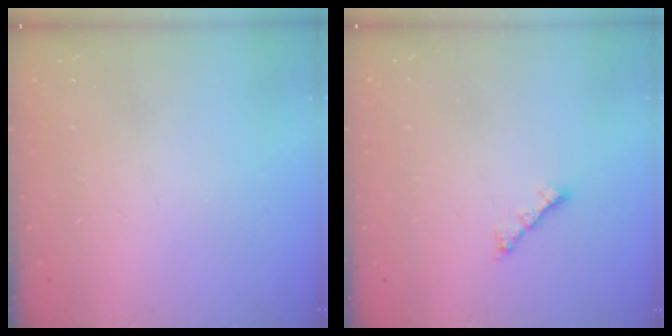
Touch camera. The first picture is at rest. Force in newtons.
{"total": 2.0, "press": 1.9, "slide": 0.5}